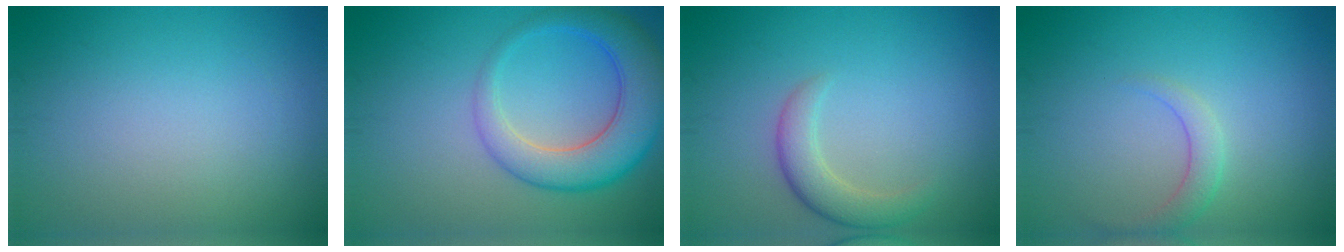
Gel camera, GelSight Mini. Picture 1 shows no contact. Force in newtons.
{"total": 6.6, "press": 6.6, "slide": 0.3}
{"total": 2.9, "press": 2.9, "slide": 0.2}
{"total": 1.8, "press": 1.8, "slide": 0.1}